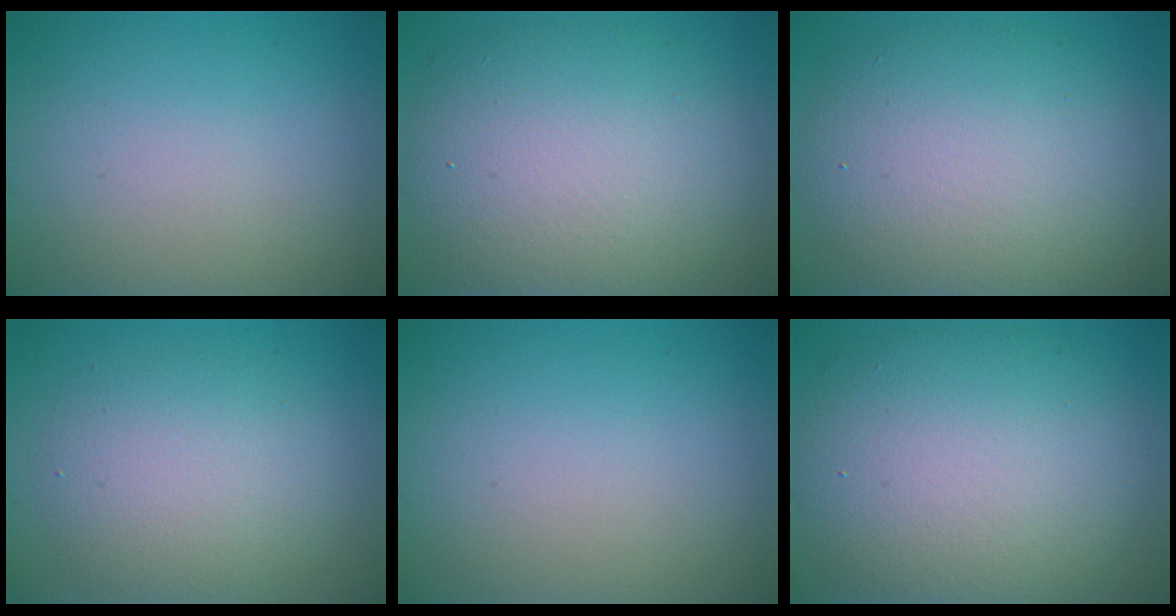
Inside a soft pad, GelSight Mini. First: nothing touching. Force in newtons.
{"total": 9.4, "press": 9.4, "slide": 0.6}
{"total": 9.2, "press": 9.2, "slide": 0.3}
{"total": 5.8, "press": 5.8, "slide": 0.2}
{"total": 0.0}
{"total": 10.7, "press": 10.6, "slide": 0.6}